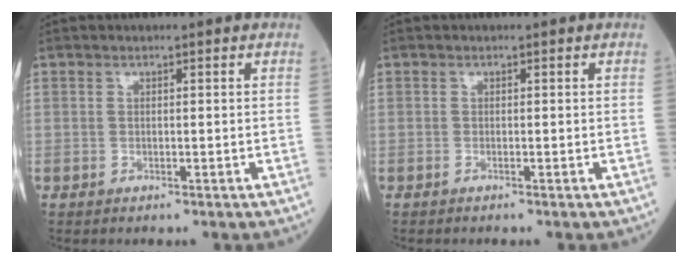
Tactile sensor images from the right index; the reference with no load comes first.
{"total": 0.0}